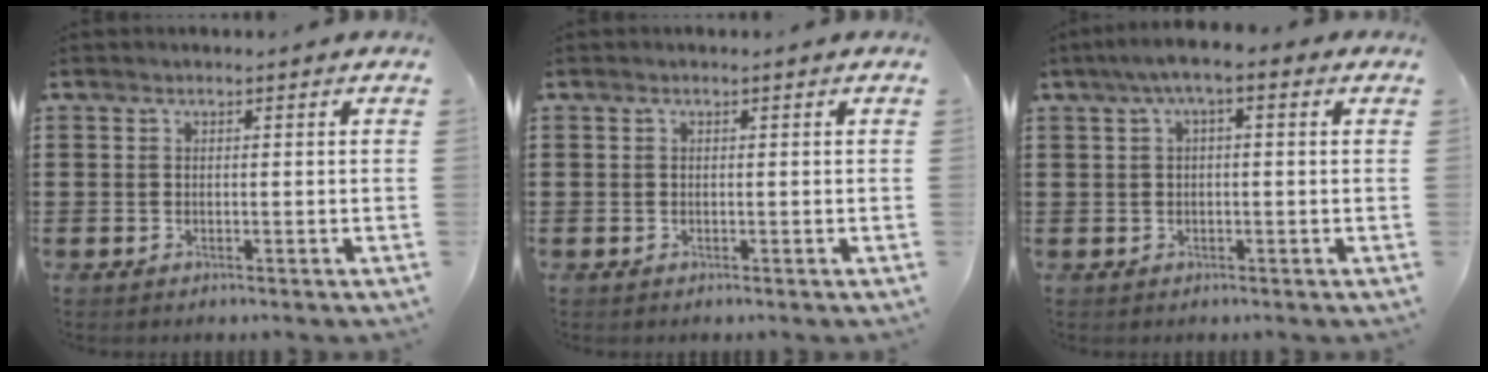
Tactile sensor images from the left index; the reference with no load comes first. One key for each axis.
{"total": 0.0}
{"total": 3.4, "fx": 0.4, "fy": 0.7, "fz": 3.3, "tx": -0.068, "ty": 0.004, "tz": 0.001}